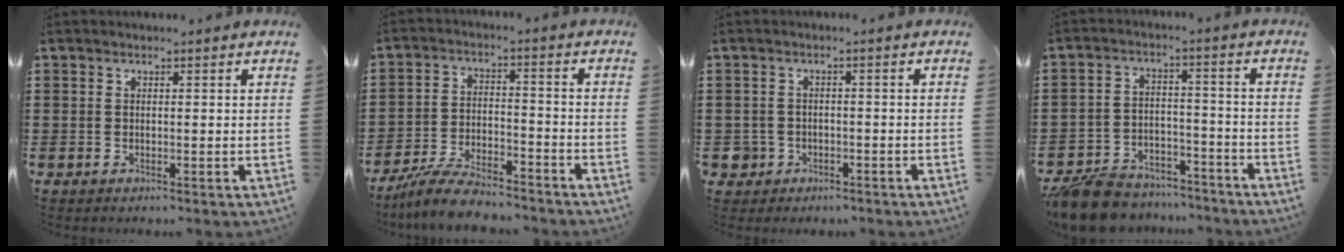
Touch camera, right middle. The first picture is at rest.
{"total": 7.3, "force": [-6.8, 1.0, 2.6], "torque": [-0.049, 0.011, -0.129]}
{"total": 2.2, "force": [-1.4, 1.7, 0.2], "torque": [-0.018, -0.002, -0.034]}
{"total": 8.4, "force": [-7.9, 2.2, 1.7], "torque": [-0.039, 0.024, -0.156]}